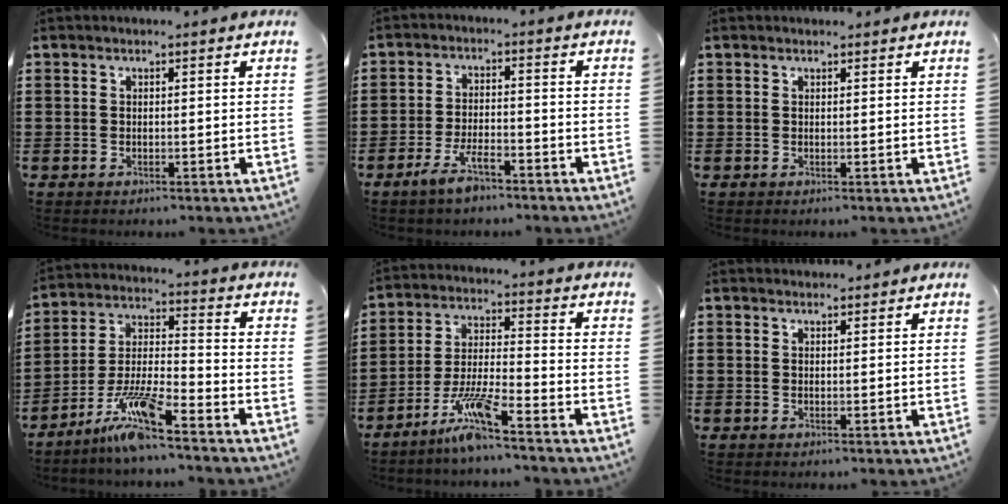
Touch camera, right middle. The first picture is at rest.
{"total": 5.0, "force": [-3.5, 1.4, 3.3], "torque": [-0.074, 0.002, -0.070]}
{"total": 0.6, "force": [0.6, 0.1, 0.0], "torque": [0.006, -0.004, 0.011]}
{"total": 9.3, "force": [-7.3, 0.6, 5.6], "torque": [-0.126, -0.006, -0.145]}
{"total": 7.9, "force": [-6.1, 0.1, 4.9], "torque": [-0.112, -0.014, -0.122]}
{"total": 1.1, "force": [1.1, 0.2, -0.1], "torque": [-0.002, -0.002, 0.022]}